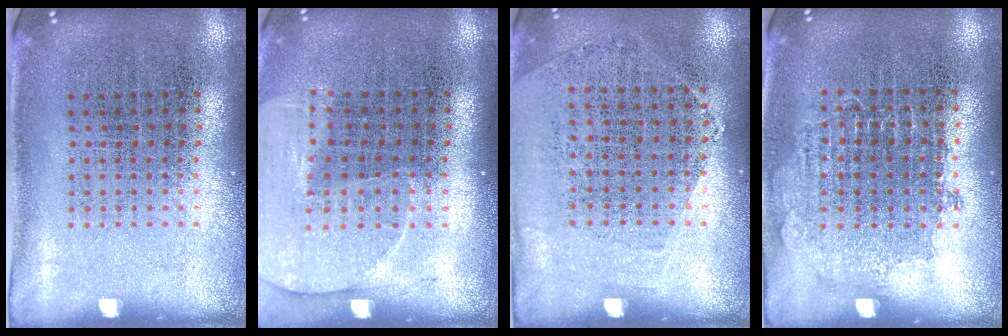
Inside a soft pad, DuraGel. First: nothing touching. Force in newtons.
{"total": 1.3, "press": 1.2, "slide": 0.4}
{"total": 1.1, "press": 0.9, "slide": 0.7}
{"total": 0.7, "press": 0.7, "slide": 0.3}